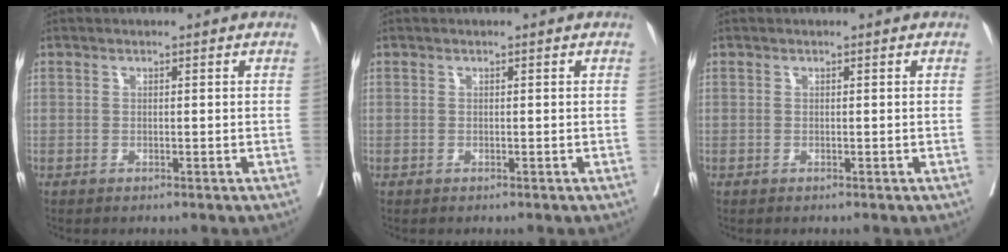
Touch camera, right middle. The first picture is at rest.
{"total": 0.0}
{"total": 0.0}